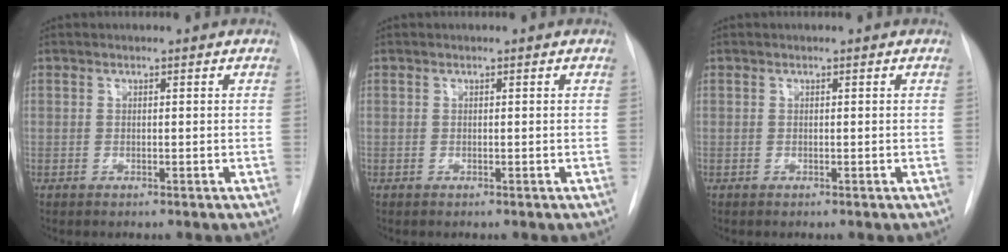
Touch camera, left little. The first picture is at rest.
{"total": 0.0}
{"total": 0.0}